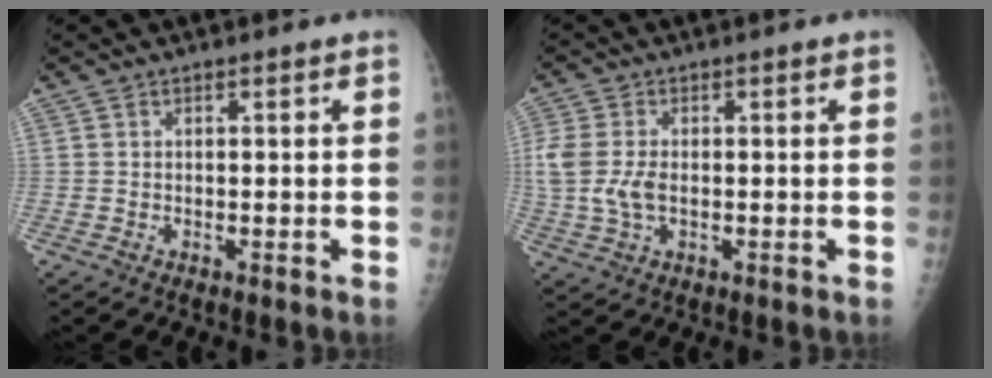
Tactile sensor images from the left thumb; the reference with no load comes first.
{"total": 7.1, "force": [-0.2, 4.5, 5.5], "torque": [-0.140, 0.000, -0.003]}